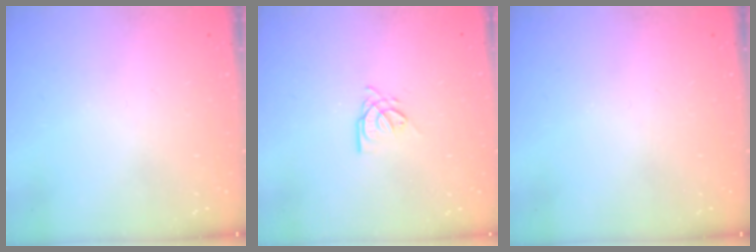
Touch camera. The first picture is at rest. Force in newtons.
{"total": 4.2, "press": 4.1, "slide": 0.4}
{"total": 0.0}